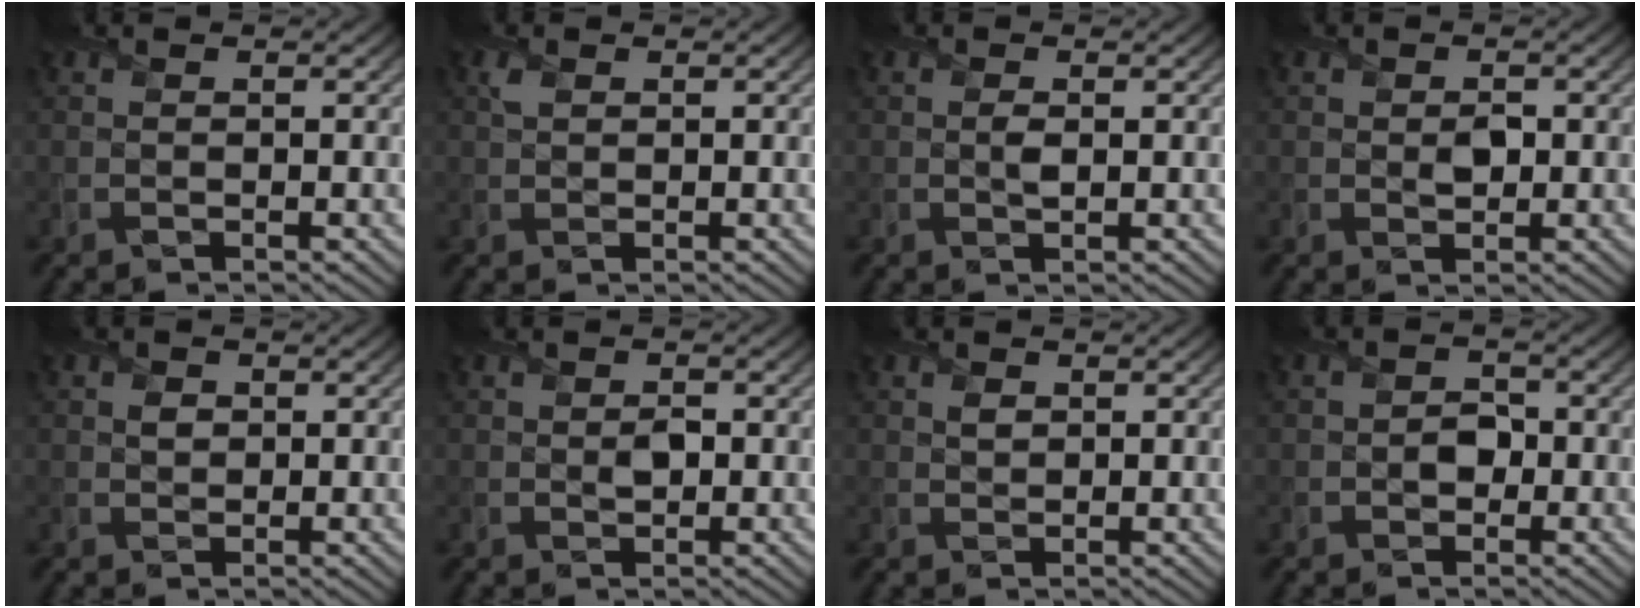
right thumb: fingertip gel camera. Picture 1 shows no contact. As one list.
[{"total": 0.9, "force": [0.6, 0.5, 0.4], "torque": [-0.014, 0.003, 0.009]}, {"total": 0.9, "force": [0.1, 0.4, 0.8], "torque": [-0.018, -0.002, 0.002]}, {"total": 1.5, "force": [0.0, 1.2, 1.0], "torque": [-0.018, -0.006, 0.001]}, {"total": 1.2, "force": [0.3, 1.0, 0.5], "torque": [-0.009, -0.002, 0.004]}, {"total": 1.5, "force": [-0.1, 1.1, 0.9], "torque": [-0.017, -0.004, -0.002]}, {"total": 1.0, "force": [0.5, 0.8, 0.4], "torque": [-0.010, -0.003, 0.011]}, {"total": 2.2, "force": [-0.6, 1.8, 1.1], "torque": [-0.010, -0.002, -0.017]}]